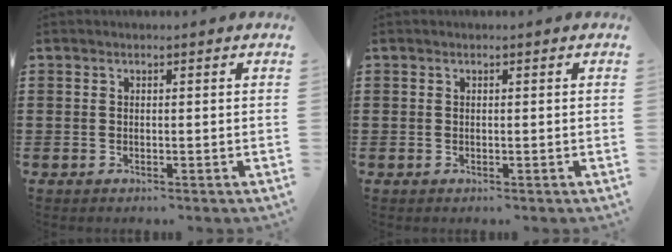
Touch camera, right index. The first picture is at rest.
{"total": 0.0}